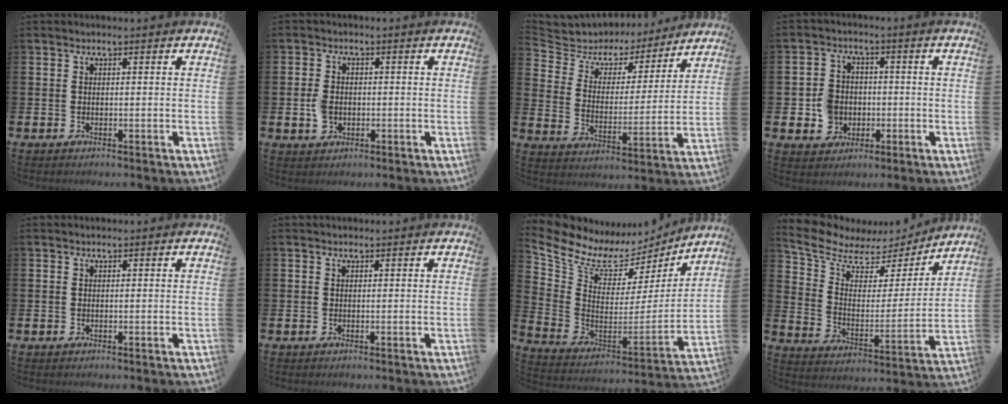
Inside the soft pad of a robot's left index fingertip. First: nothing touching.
{"total": 2.8, "force": [-0.3, 2.2, 1.7], "torque": [-0.035, 0.008, -0.007]}
{"total": 6.9, "force": [6.1, 3.2, 0.6], "torque": [-0.051, -0.050, 0.104]}
{"total": 5.1, "force": [-0.4, 4.8, 1.6], "torque": [-0.043, 0.016, -0.007]}
{"total": 0.0}
{"total": 0.5, "force": [0.5, 0.1, 0.1], "torque": [0.006, -0.002, 0.007]}
{"total": 8.8, "force": [6.9, 4.7, 2.7], "torque": [-0.103, -0.045, 0.121]}
{"total": 7.7, "force": [6.6, 3.5, 1.7], "torque": [-0.082, -0.044, 0.115]}